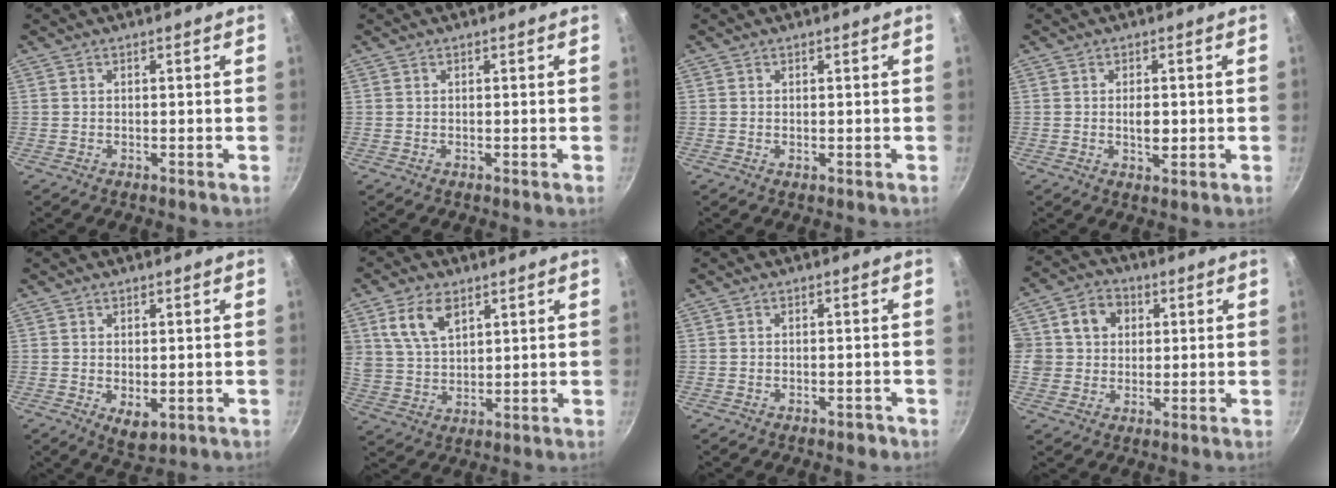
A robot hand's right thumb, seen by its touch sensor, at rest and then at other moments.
{"total": 0.0}
{"total": 0.0}
{"total": 3.3, "force": [-0.2, 1.7, 2.8], "torque": [-0.033, -0.003, -0.002]}
{"total": 4.2, "force": [-0.7, 2.5, 3.4], "torque": [-0.047, -0.013, -0.002]}
{"total": 8.9, "force": [4.4, 5.2, 5.7], "torque": [-0.097, -0.016, 0.090]}
{"total": 1.5, "force": [-1.1, 0.7, 0.7], "torque": [-0.003, 0.018, -0.005]}
{"total": 8.0, "force": [1.8, 7.2, 3.1], "torque": [-0.013, 0.008, 0.020]}